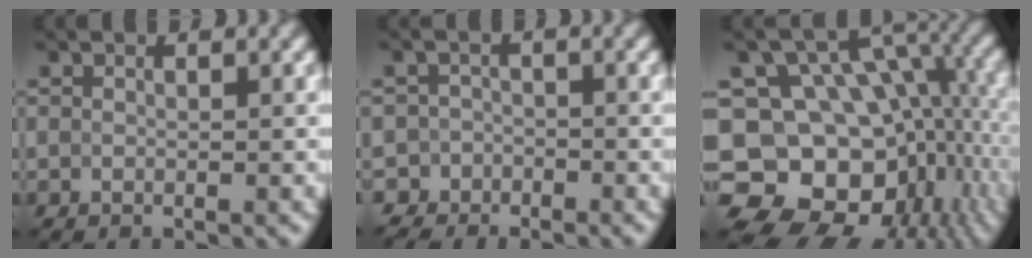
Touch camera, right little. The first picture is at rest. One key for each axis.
{"total": 3.4, "fx": -2.8, "fy": 1.4, "fz": -1.5, "tx": 0.043, "ty": 0.004, "tz": -0.043}
{"total": 14.1, "fx": -4.9, "fy": 10.9, "fz": 7.6, "tx": -0.115, "ty": -0.005, "tz": -0.066}